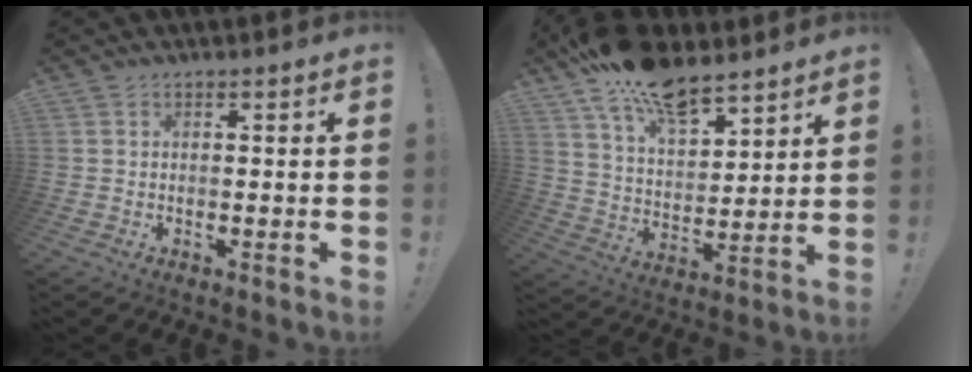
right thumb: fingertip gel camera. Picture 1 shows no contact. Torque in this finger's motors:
{"motor_torque": [0.85, 4.01, 1.76, 1.01, 0.14]}